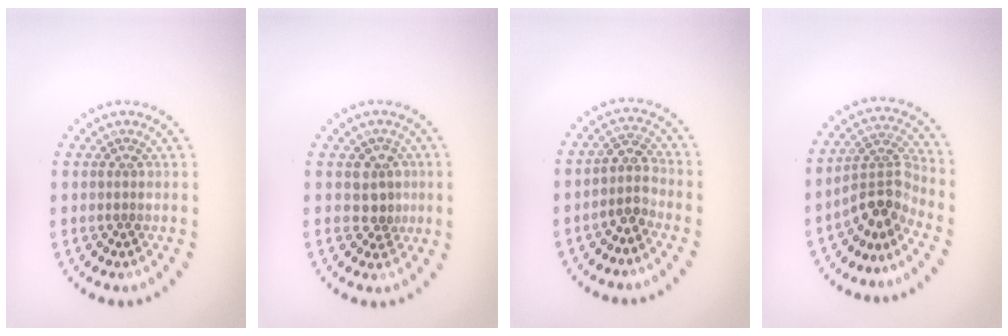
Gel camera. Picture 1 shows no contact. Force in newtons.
{"total": 2.2, "press": 1.9, "slide": 1.1}
{"total": 2.3, "press": 1.9, "slide": 1.3}
{"total": 3.7, "press": 2.6, "slide": 2.7}